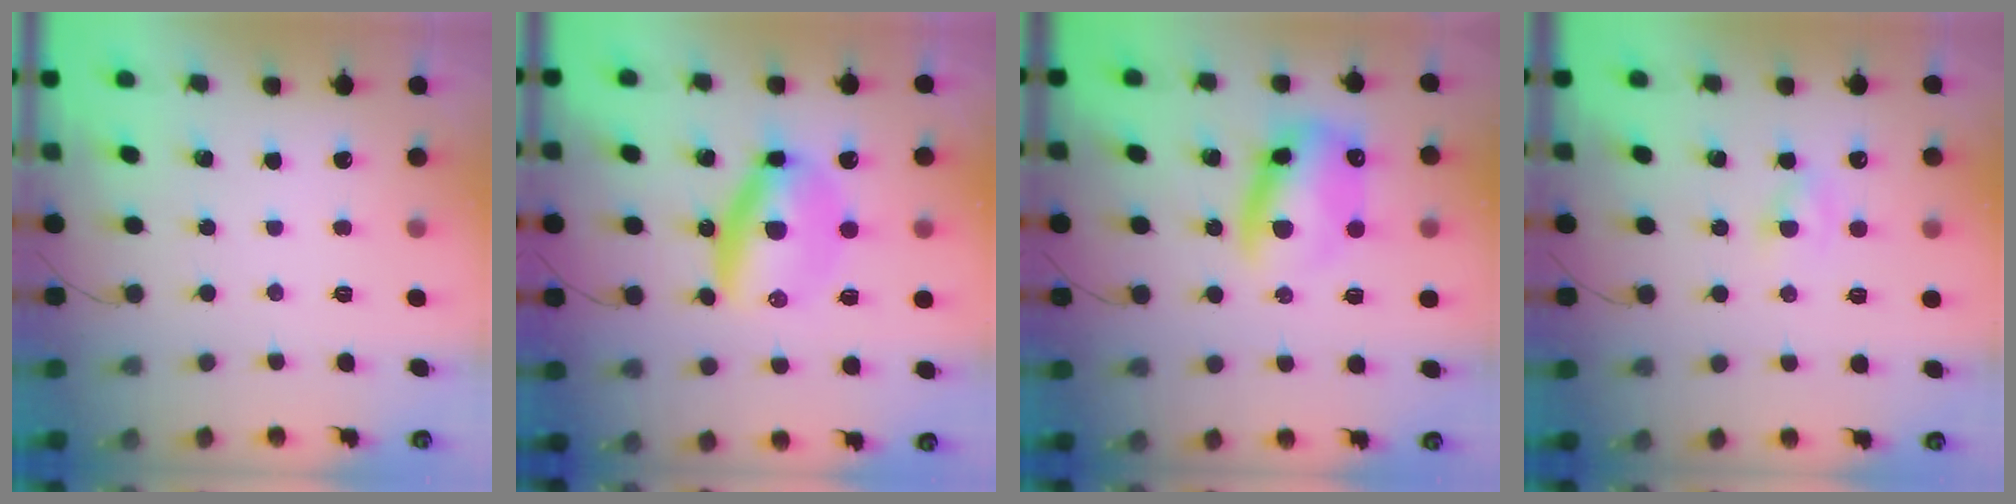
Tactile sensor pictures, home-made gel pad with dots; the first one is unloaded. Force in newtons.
{"total": 7.9, "press": 7.6, "slide": 2.2}
{"total": 11.7, "press": 11.4, "slide": 2.7}
{"total": 1.4, "press": 1.1, "slide": 0.8}